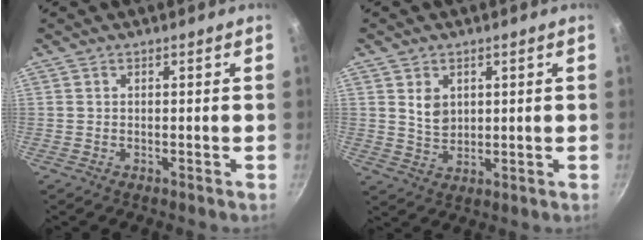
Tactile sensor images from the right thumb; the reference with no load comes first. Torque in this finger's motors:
{"motor_torque": [0.67, 0.57, -0.04, -0.62, 0.03]}